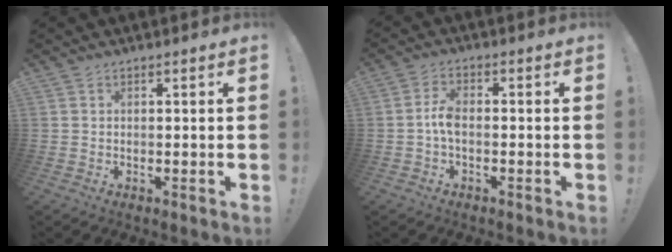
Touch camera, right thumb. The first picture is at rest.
{"total": 4.7, "force": [-1.0, 2.0, 4.1], "torque": [-0.087, 0.003, -0.019]}